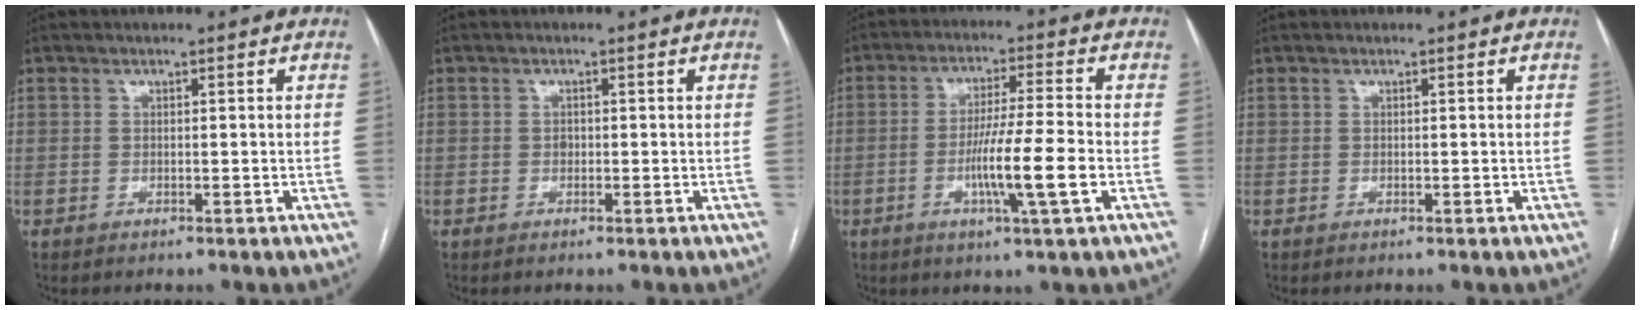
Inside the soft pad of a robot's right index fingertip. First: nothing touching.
{"total": 0.8, "force": [-0.1, 0.7, 0.5], "torque": [-0.007, 0.002, -0.003]}
{"total": 9.4, "force": [-2.6, -0.6, 9.0], "torque": [-0.162, -0.010, -0.050]}
{"total": 0.0}